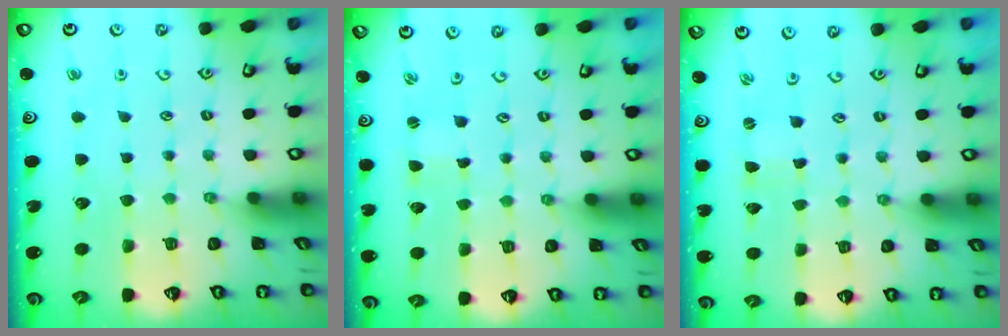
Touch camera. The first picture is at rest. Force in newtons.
{"total": 1.1, "press": 1.1, "slide": 0.2}
{"total": 0.0}